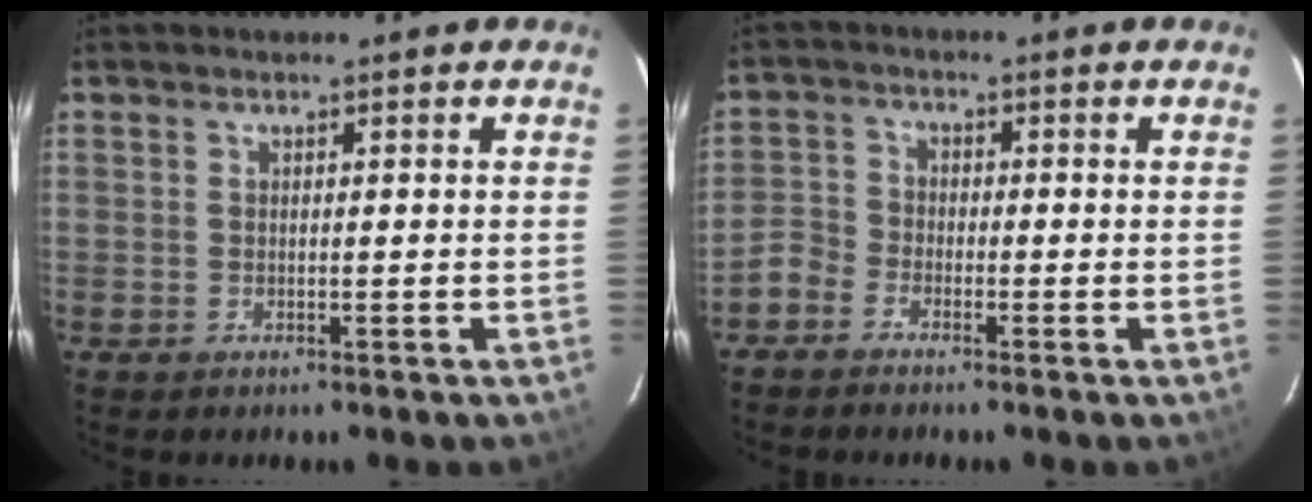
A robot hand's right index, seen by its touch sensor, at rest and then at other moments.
{"total": 3.7, "force": [-2.6, 2.5, 1.0], "torque": [-0.023, 0.012, -0.058]}